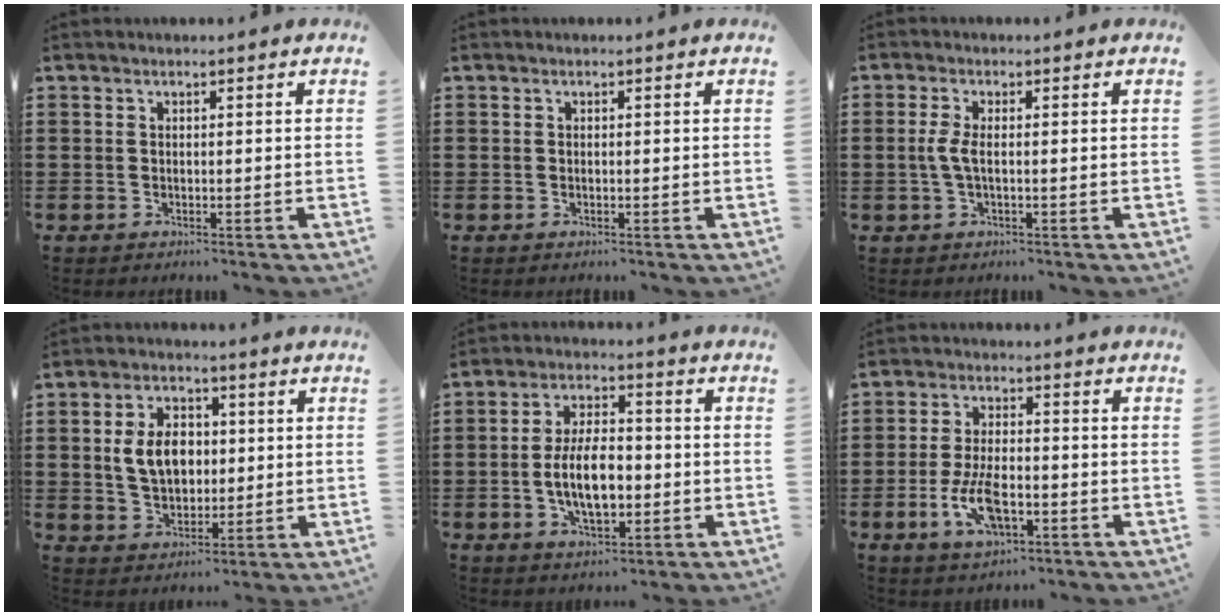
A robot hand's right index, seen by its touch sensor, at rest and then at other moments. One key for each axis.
{"total": 0.0}
{"total": 3.2, "fx": -0.3, "fy": 0.9, "fz": 3.1, "tx": -0.079, "ty": -0.007, "tz": -0.014}
{"total": 7.3, "fx": 0.7, "fy": 5.2, "fz": 5.1, "tx": -0.109, "ty": 0.007, "tz": 0.003}
{"total": 9.1, "fx": -1.6, "fy": 4.5, "fz": 7.8, "tx": -0.153, "ty": 0.004, "tz": -0.034}
{"total": 8.1, "fx": -3.1, "fy": 3.7, "fz": 6.6, "tx": -0.146, "ty": -0.005, "tz": -0.058}